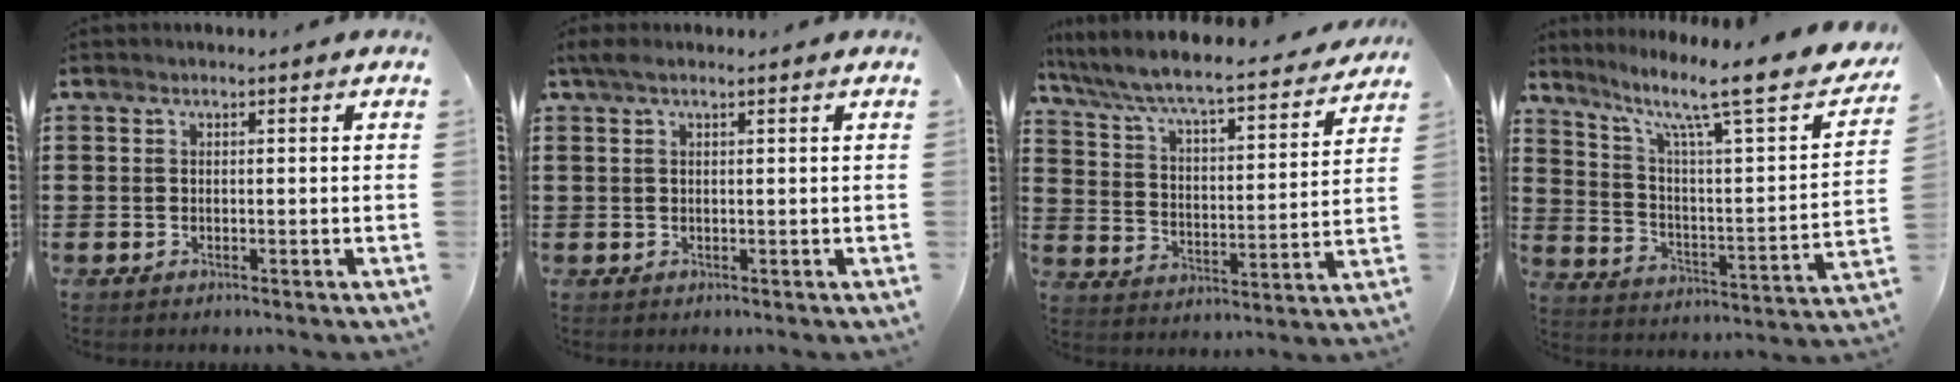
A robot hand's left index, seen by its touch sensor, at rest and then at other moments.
{"total": 1.4, "force": [0.7, 0.1, 1.2], "torque": [-0.025, -0.001, 0.014]}
{"total": 6.1, "force": [5.7, -0.1, 2.2], "torque": [-0.071, -0.048, 0.089]}
{"total": 10.3, "force": [7.8, 1.1, 6.7], "torque": [-0.137, -0.064, 0.115]}